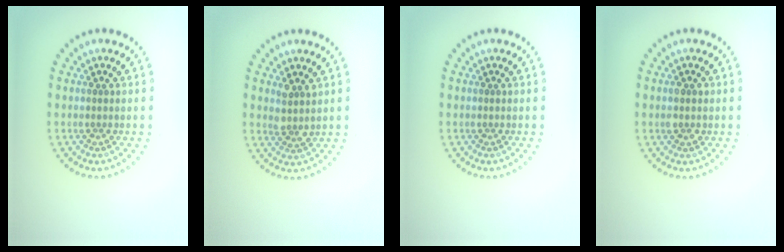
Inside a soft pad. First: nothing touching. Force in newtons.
{"total": 1.8, "press": 1.5, "slide": 1.0}
{"total": 0.0}
{"total": 1.3, "press": 1.3, "slide": 0.1}